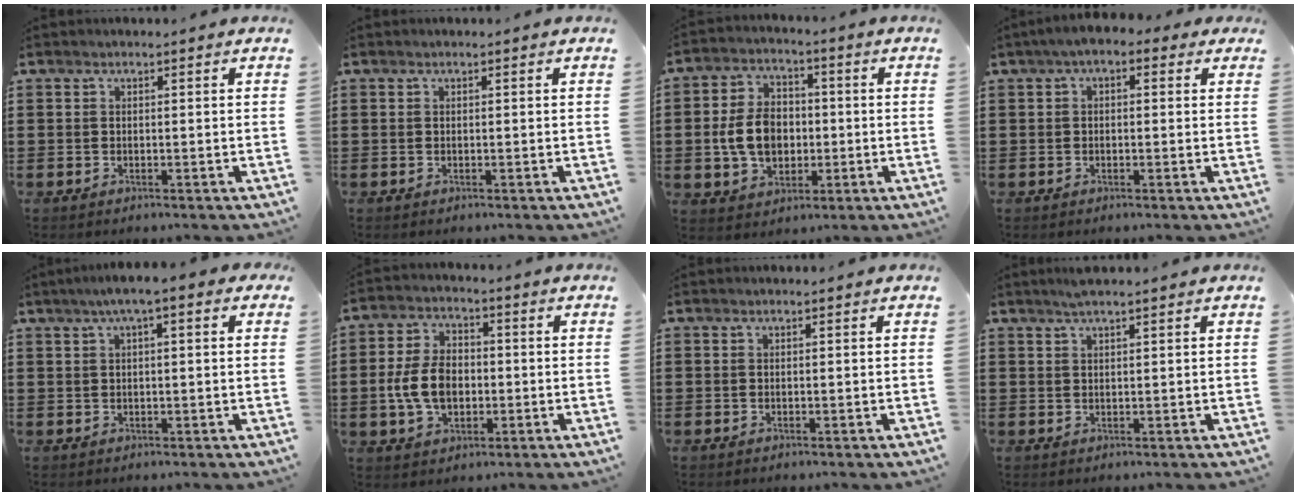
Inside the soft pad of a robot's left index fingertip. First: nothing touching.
{"total": 0.0}
{"total": 8.0, "force": [-0.8, 6.0, 5.3], "torque": [-0.117, 0.007, -0.019]}
{"total": 2.4, "force": [-0.1, 1.4, 2.0], "torque": [-0.039, 0.010, -0.005]}
{"total": 3.1, "force": [0.9, 0.4, 2.9], "torque": [-0.056, 0.004, 0.014]}
{"total": 7.7, "force": [-1.2, 5.2, 5.6], "torque": [-0.132, 0.007, -0.026]}
{"total": 0.0}
{"total": 1.7, "force": [1.4, -0.1, 0.9], "torque": [-0.020, 0.001, 0.027]}